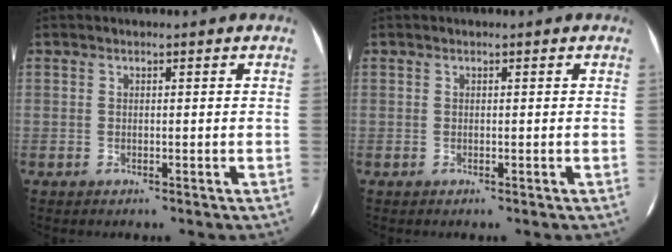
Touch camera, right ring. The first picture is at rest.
{"total": 0.0}